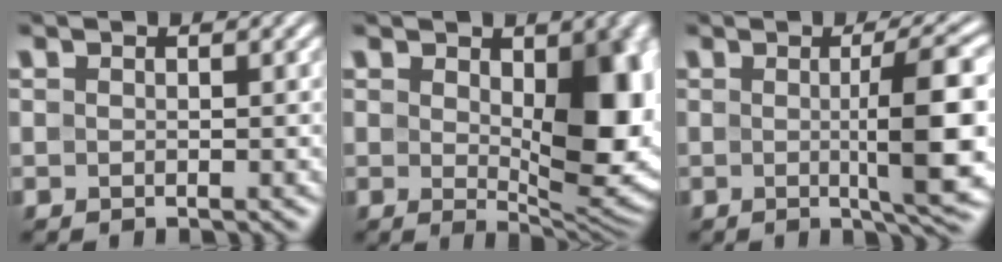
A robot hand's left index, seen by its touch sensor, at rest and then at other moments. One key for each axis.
{"total": 11.4, "fx": 0.5, "fy": 6.1, "fz": 9.6, "tx": -0.120, "ty": -0.015, "tz": 0.021}
{"total": 7.9, "fx": -0.1, "fy": 1.4, "fz": 7.8, "tx": -0.103, "ty": 0.000, "tz": 0.001}